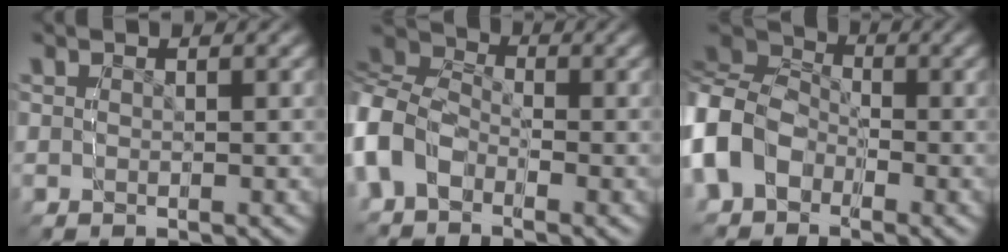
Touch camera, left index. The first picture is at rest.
{"total": 9.4, "force": [-2.3, 7.6, 5.1], "torque": [-0.113, -0.015, -0.046]}
{"total": 7.7, "force": [-2.8, 6.6, 2.7], "torque": [-0.097, -0.031, -0.043]}